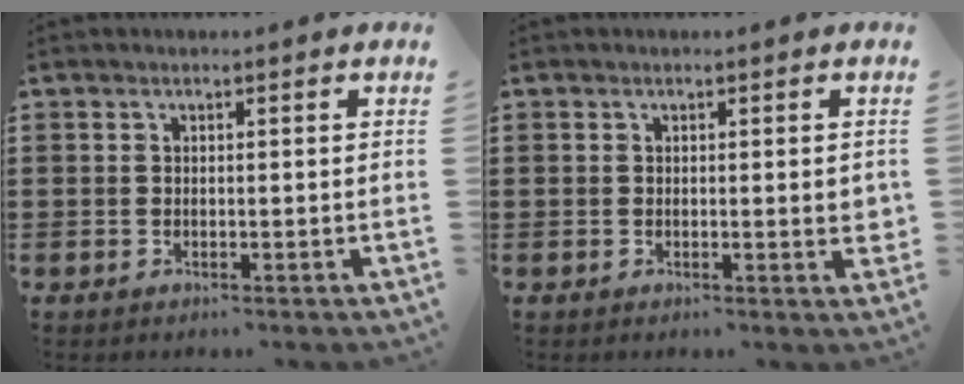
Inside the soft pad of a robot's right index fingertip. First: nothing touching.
{"total": 2.0, "force": [0.2, 0.4, 1.9], "torque": [-0.036, 0.001, 0.003]}